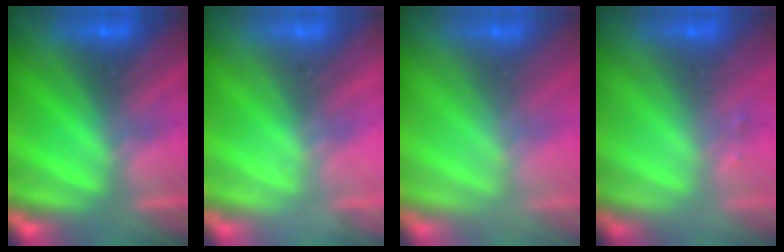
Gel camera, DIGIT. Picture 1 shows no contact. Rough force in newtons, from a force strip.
{"total": 2.1}
{"total": 3.3}
{"total": 1.5}